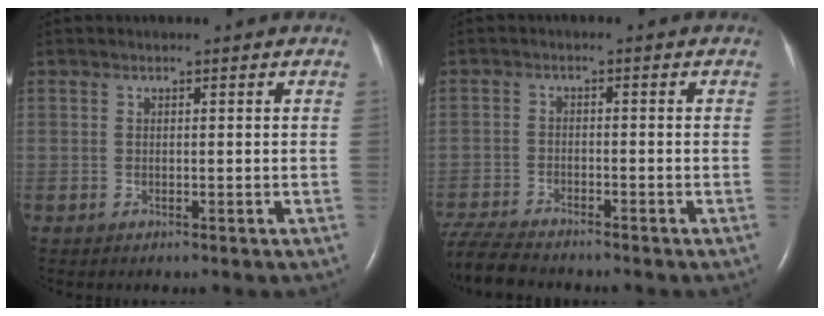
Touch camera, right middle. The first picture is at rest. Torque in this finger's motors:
{"motor_torque": [0.34, -0.37, 0.01, 0.01]}